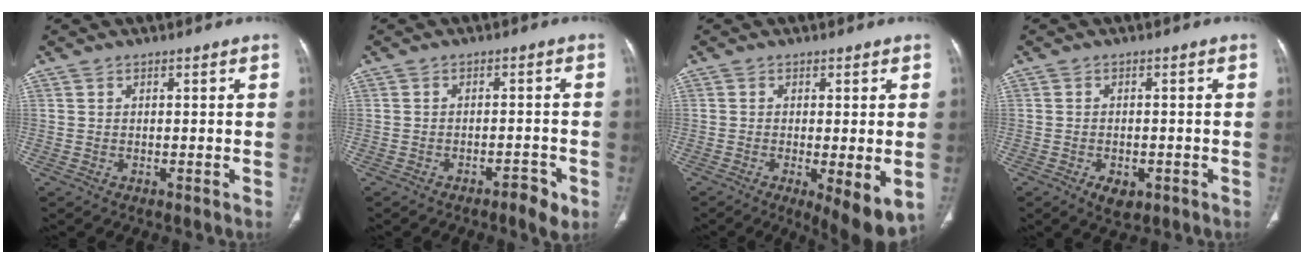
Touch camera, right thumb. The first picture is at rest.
{"total": 3.8, "force": [-2.3, 1.2, 2.8], "torque": [-0.036, 0.012, -0.030]}
{"total": 8.6, "force": [-2.5, 2.1, 8.0], "torque": [-0.119, -0.026, -0.034]}
{"total": 3.5, "force": [-1.7, 2.0, 2.3], "torque": [-0.034, 0.003, -0.019]}